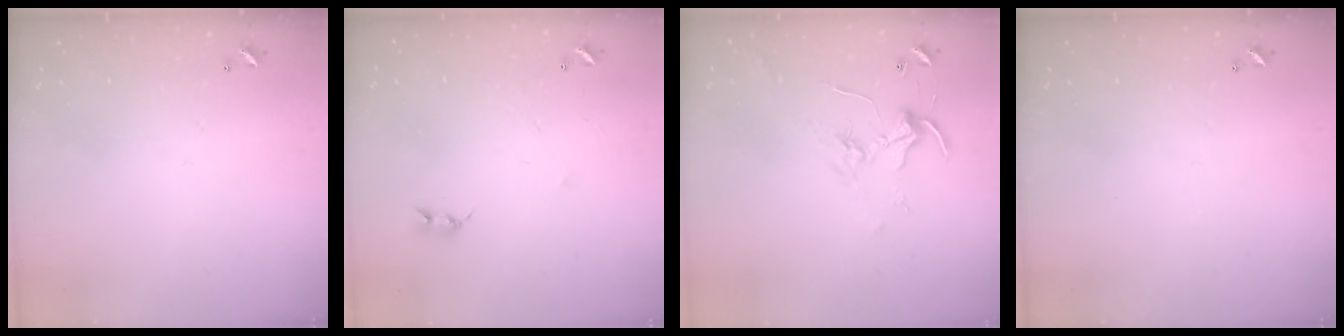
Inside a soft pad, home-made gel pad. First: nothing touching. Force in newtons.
{"total": 2.4, "press": 2.4, "slide": 0.4}
{"total": 2.5, "press": 2.5, "slide": 0.2}
{"total": 0.0}